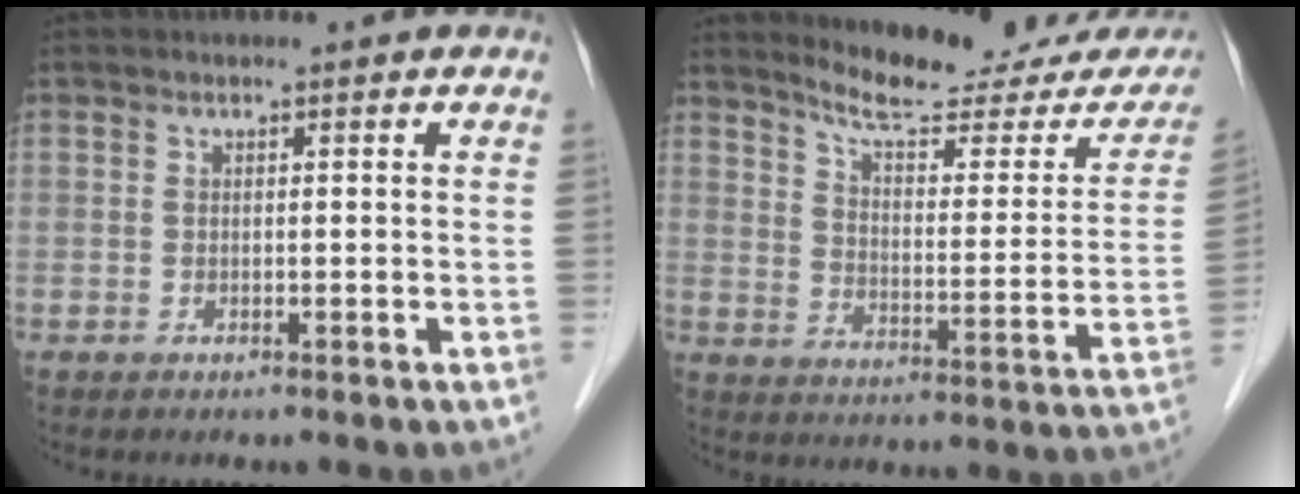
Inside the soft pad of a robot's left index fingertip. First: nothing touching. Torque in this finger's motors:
{"motor_torque": [0.27, -0.40, 0.04, 0.03]}